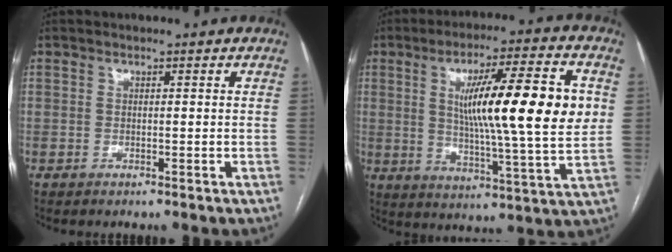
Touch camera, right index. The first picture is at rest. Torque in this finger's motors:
{"motor_torque": [2.14, 0.00, 1.05, 0.21]}